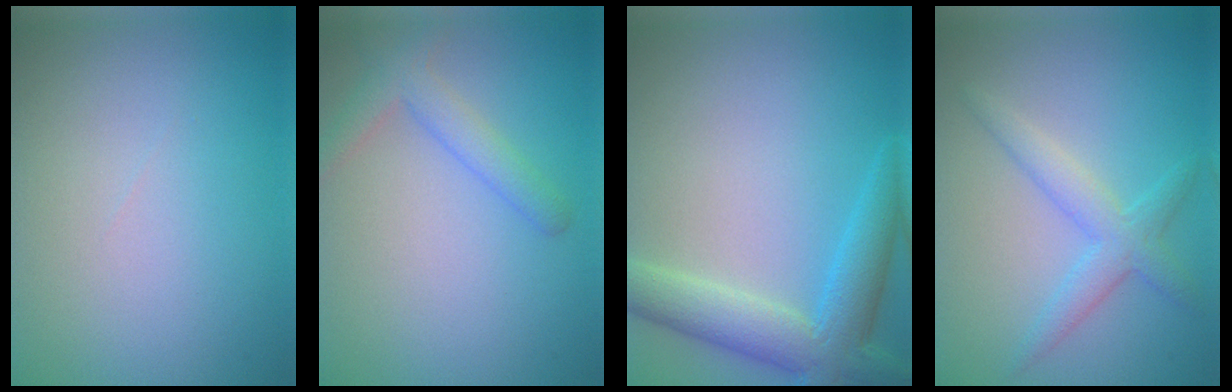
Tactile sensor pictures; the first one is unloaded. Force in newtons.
{"total": 2.3, "press": 2.3, "slide": 0.2}
{"total": 6.2, "press": 6.2, "slide": 0.2}
{"total": 3.0, "press": 3.0, "slide": 0.1}